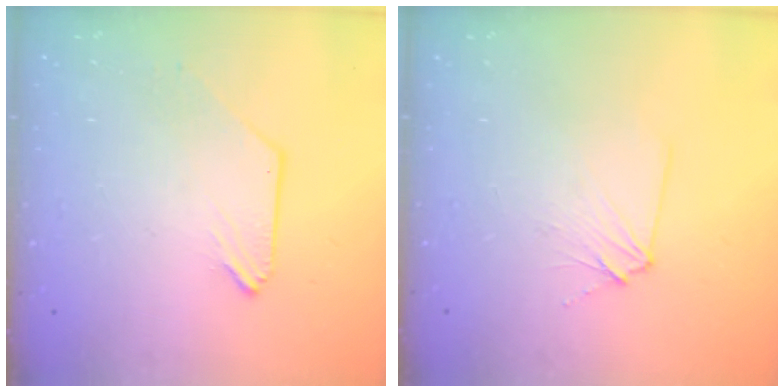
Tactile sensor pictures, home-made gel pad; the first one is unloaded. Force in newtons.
{"total": 3.4, "press": 3.4, "slide": 0.5}